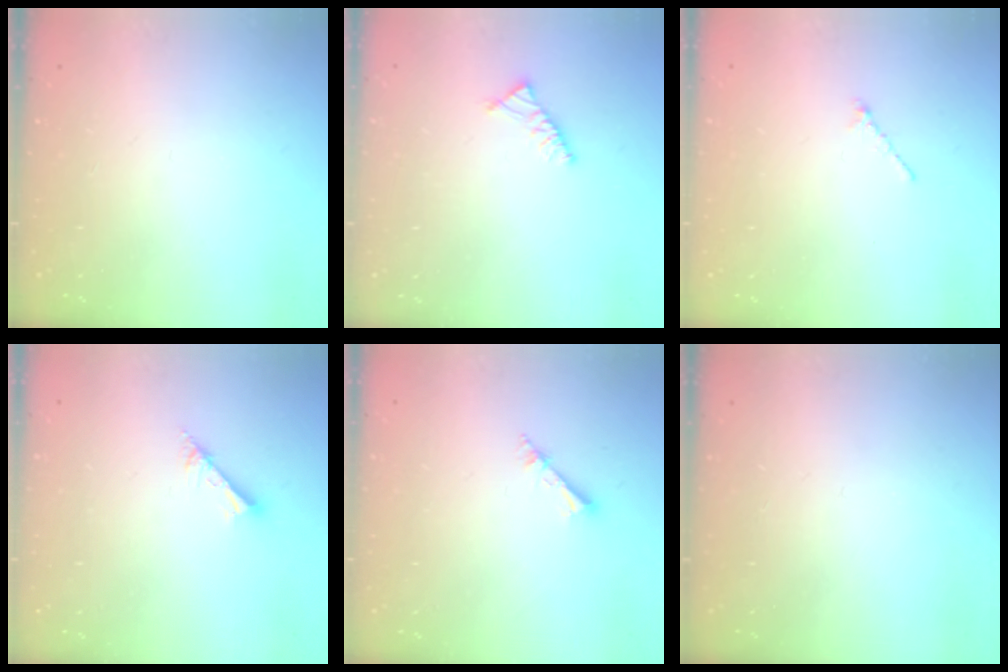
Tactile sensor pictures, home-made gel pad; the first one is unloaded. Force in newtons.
{"total": 3.1, "press": 3.0, "slide": 0.7}
{"total": 0.8, "press": 0.7, "slide": 0.4}
{"total": 5.0, "press": 5.0, "slide": 0.7}
{"total": 2.6, "press": 2.6, "slide": 0.3}
{"total": 0.0}